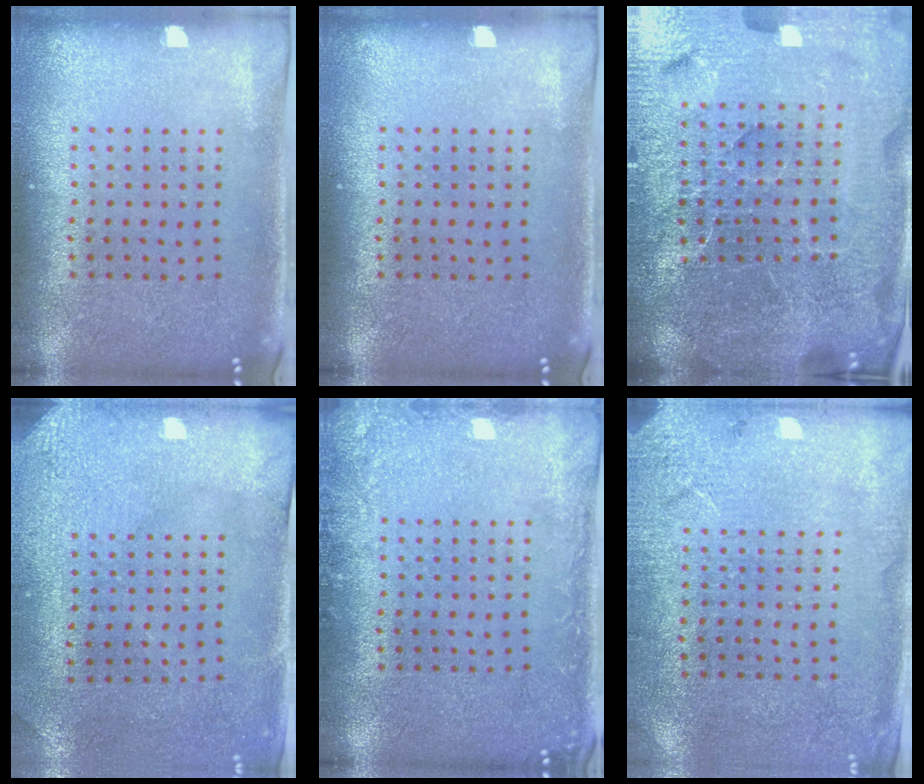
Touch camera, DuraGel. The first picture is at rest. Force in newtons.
{"total": 0.0}
{"total": 7.1, "press": 6.2, "slide": 3.5}
{"total": 3.0, "press": 2.4, "slide": 1.7}
{"total": 1.7, "press": 1.7, "slide": 0.3}
{"total": 2.6, "press": 2.5, "slide": 0.7}